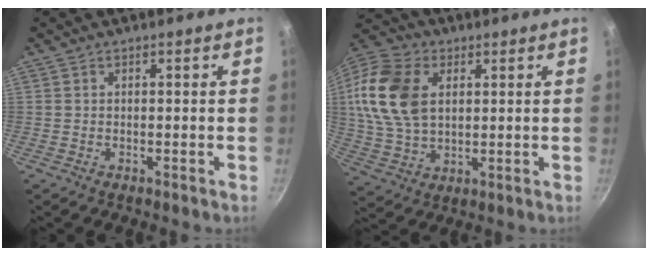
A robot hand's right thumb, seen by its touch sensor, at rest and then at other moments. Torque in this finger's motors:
{"motor_torque": [-1.21, 1.76, 1.26, -0.20, 0.19]}